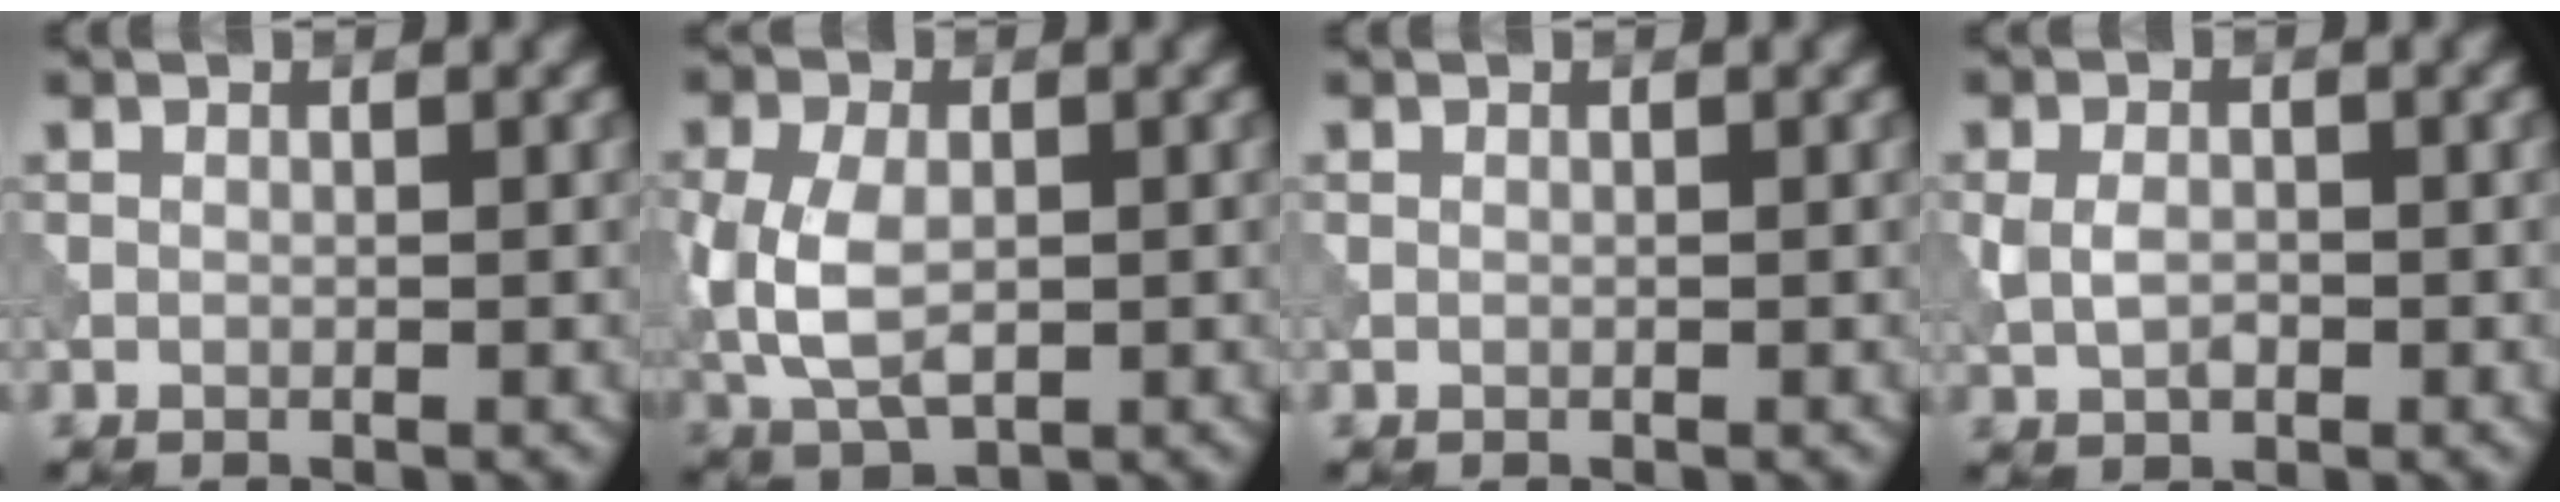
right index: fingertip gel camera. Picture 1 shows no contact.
{"total": 6.3, "force": [-0.7, 4.0, 4.8], "torque": [-0.116, -0.006, -0.012]}
{"total": 0.0}
{"total": 2.6, "force": [-0.2, 1.7, 1.9], "torque": [-0.043, 0.000, -0.005]}